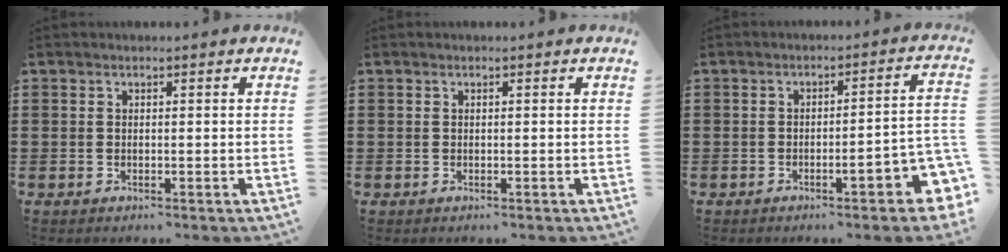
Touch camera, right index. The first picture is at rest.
{"total": 0.0}
{"total": 4.8, "force": [-2.4, 0.5, 4.1], "torque": [-0.061, -0.013, -0.046]}